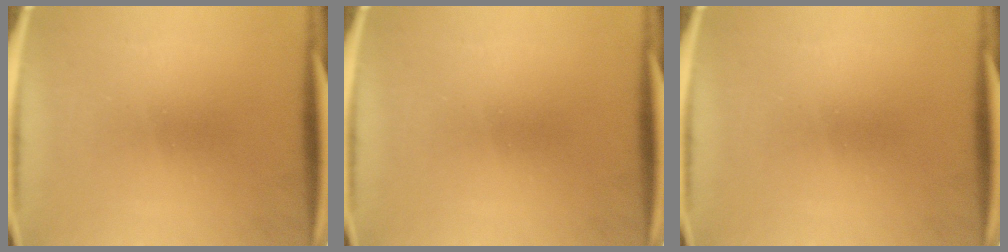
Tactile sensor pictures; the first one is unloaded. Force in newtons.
{"total": 0.0}
{"total": 0.0}